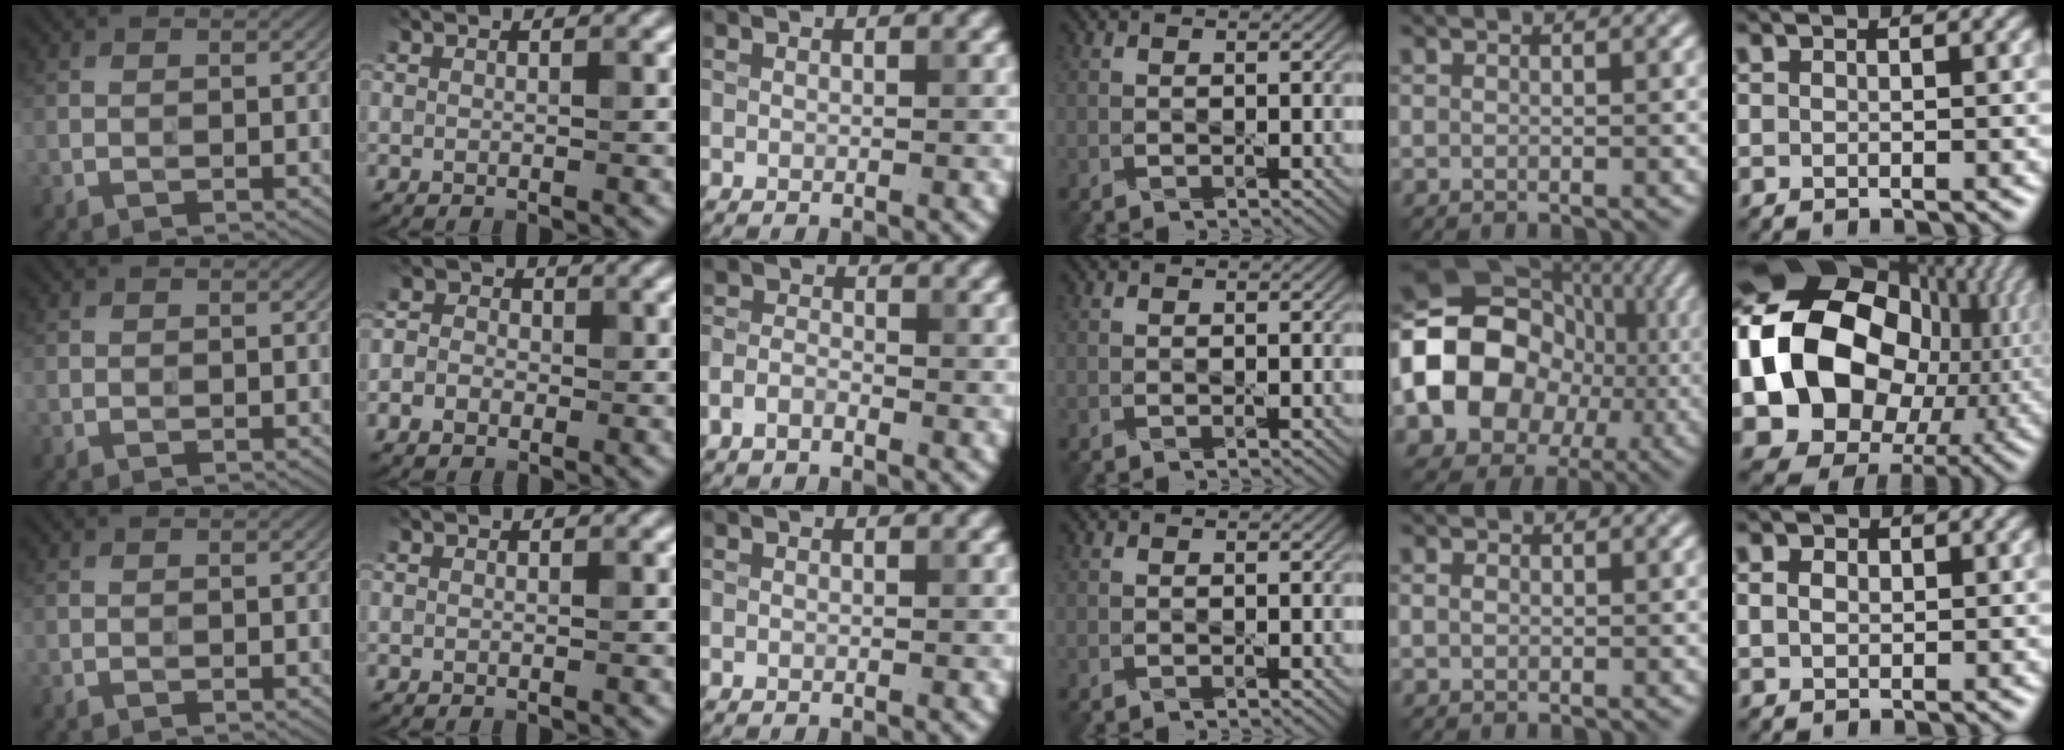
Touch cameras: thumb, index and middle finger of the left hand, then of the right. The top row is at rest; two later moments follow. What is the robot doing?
{"motion": "wipe", "object": "paper plate"}